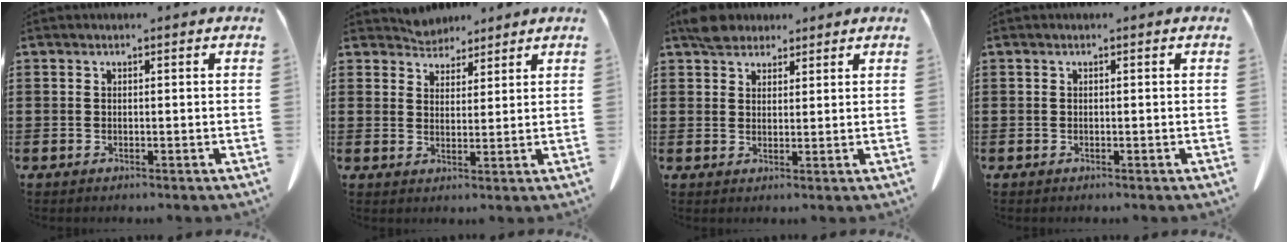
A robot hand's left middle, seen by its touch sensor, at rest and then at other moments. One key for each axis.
{"total": 4.1, "fx": 3.7, "fy": 1.7, "fz": -0.1, "tx": -0.017, "ty": -0.013, "tz": 0.069}
{"total": 3.8, "fx": 3.1, "fy": 1.8, "fz": 1.1, "tx": -0.023, "ty": 0.004, "tz": 0.060}
{"total": 0.0}